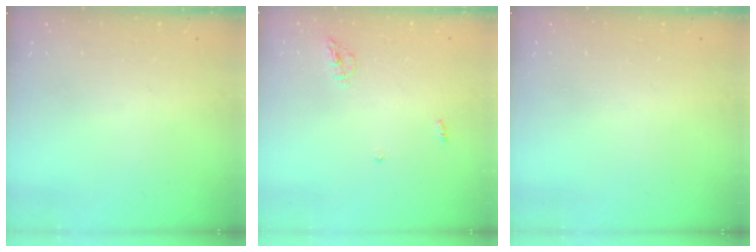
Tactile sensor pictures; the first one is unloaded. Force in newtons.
{"total": 5.0, "press": 4.9, "slide": 0.2}
{"total": 0.0}